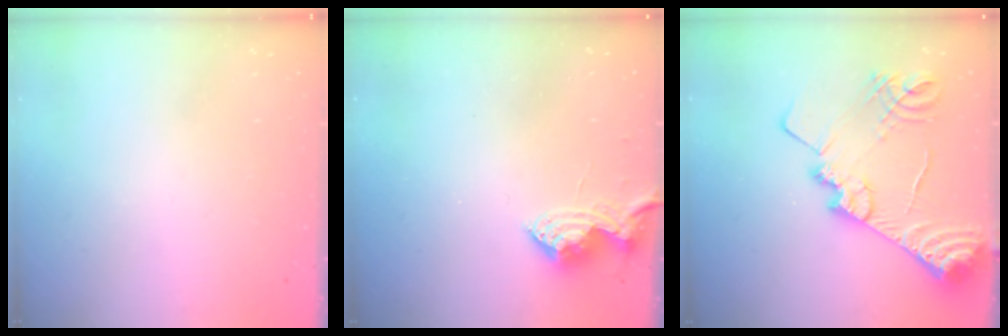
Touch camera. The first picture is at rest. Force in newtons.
{"total": 8.2, "press": 8.2, "slide": 0.6}
{"total": 20.6, "press": 20.5, "slide": 1.9}